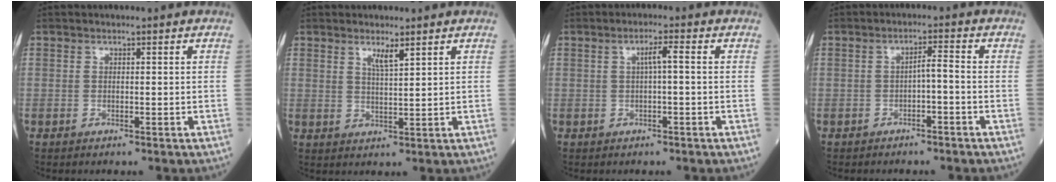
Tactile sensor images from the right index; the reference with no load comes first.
{"total": 2.7, "force": [1.9, 0.2, 2.0], "torque": [-0.040, -0.007, 0.037]}
{"total": 2.2, "force": [0.2, 0.1, 2.2], "torque": [-0.037, 0.006, 0.003]}
{"total": 2.2, "force": [-1.0, 0.3, 2.0], "torque": [-0.030, 0.007, -0.018]}